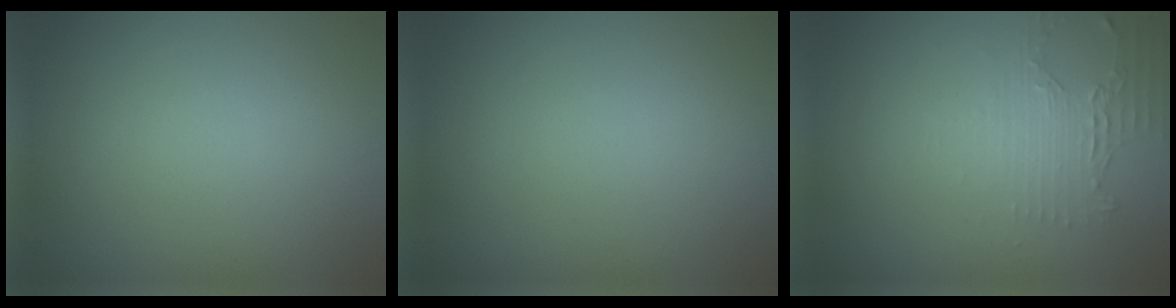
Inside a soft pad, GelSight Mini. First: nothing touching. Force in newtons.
{"total": 0.0}
{"total": 2.1, "press": 1.6, "slide": 1.4}